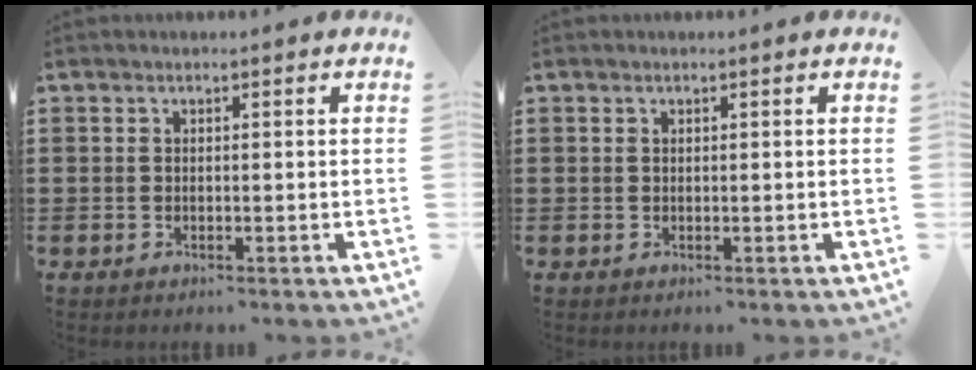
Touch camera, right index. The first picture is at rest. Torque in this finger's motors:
{"motor_torque": [-0.06, -0.02, 0.01, 0.00]}